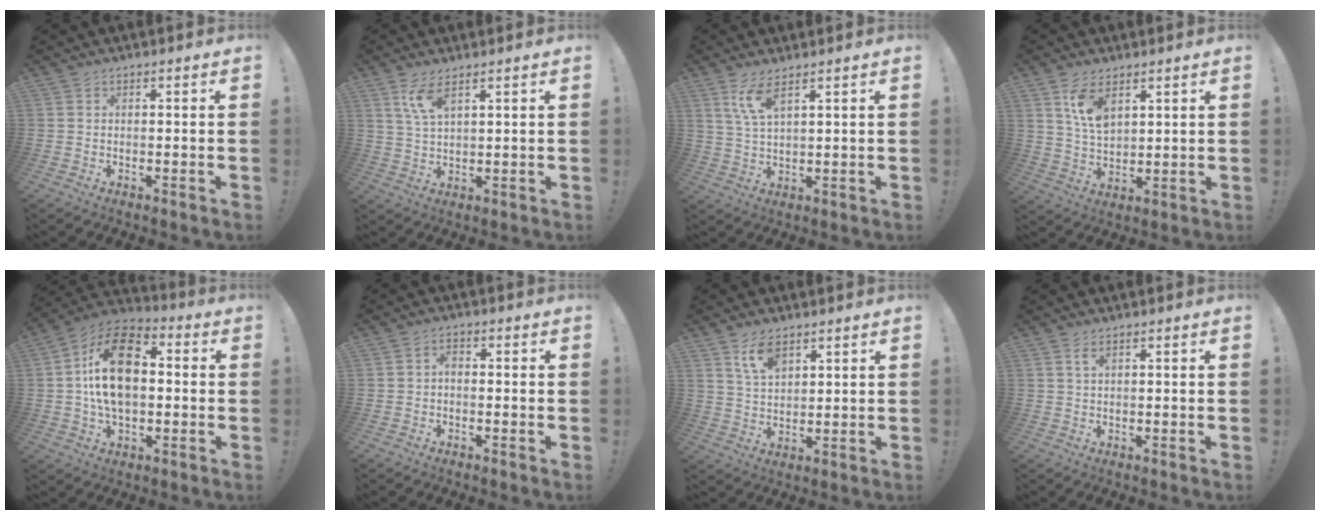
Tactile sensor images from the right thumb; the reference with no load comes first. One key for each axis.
{"total": 6.4, "fx": 3.7, "fy": 1.8, "fz": 4.8, "tx": -0.100, "ty": -0.007, "tz": 0.066}
{"total": 6.9, "fx": 4.1, "fy": 1.7, "fz": 5.3, "tx": -0.109, "ty": -0.007, "tz": 0.073}
{"total": 8.6, "fx": 4.7, "fy": 4.5, "fz": 5.6, "tx": -0.095, "ty": -0.018, "tz": 0.087}
{"total": 18.7, "fx": 1.3, "fy": 11.8, "fz": 14.5, "tx": -0.260, "ty": 0.016, "tz": 0.018}
{"total": 1.6, "fx": -0.9, "fy": 0.8, "fz": 1.1, "tx": -0.019, "ty": 0.007, "tz": -0.017}
{"total": 7.6, "fx": 4.8, "fy": 3.6, "fz": 4.7, "tx": -0.086, "ty": -0.018, "tz": 0.088}
{"total": 1.8, "fx": 0.8, "fy": 0.4, "fz": 1.6, "tx": -0.033, "ty": 0.001, "tz": 0.013}